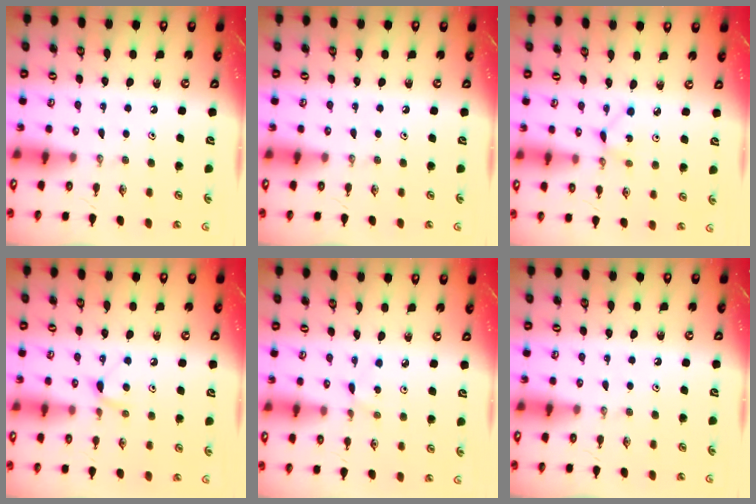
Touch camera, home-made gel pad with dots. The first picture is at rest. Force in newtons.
{"total": 0.0}
{"total": 2.3, "press": 2.3, "slide": 0.3}
{"total": 6.1, "press": 6.1, "slide": 0.9}
{"total": 1.0, "press": 1.0, "slide": 0.1}
{"total": 0.0}